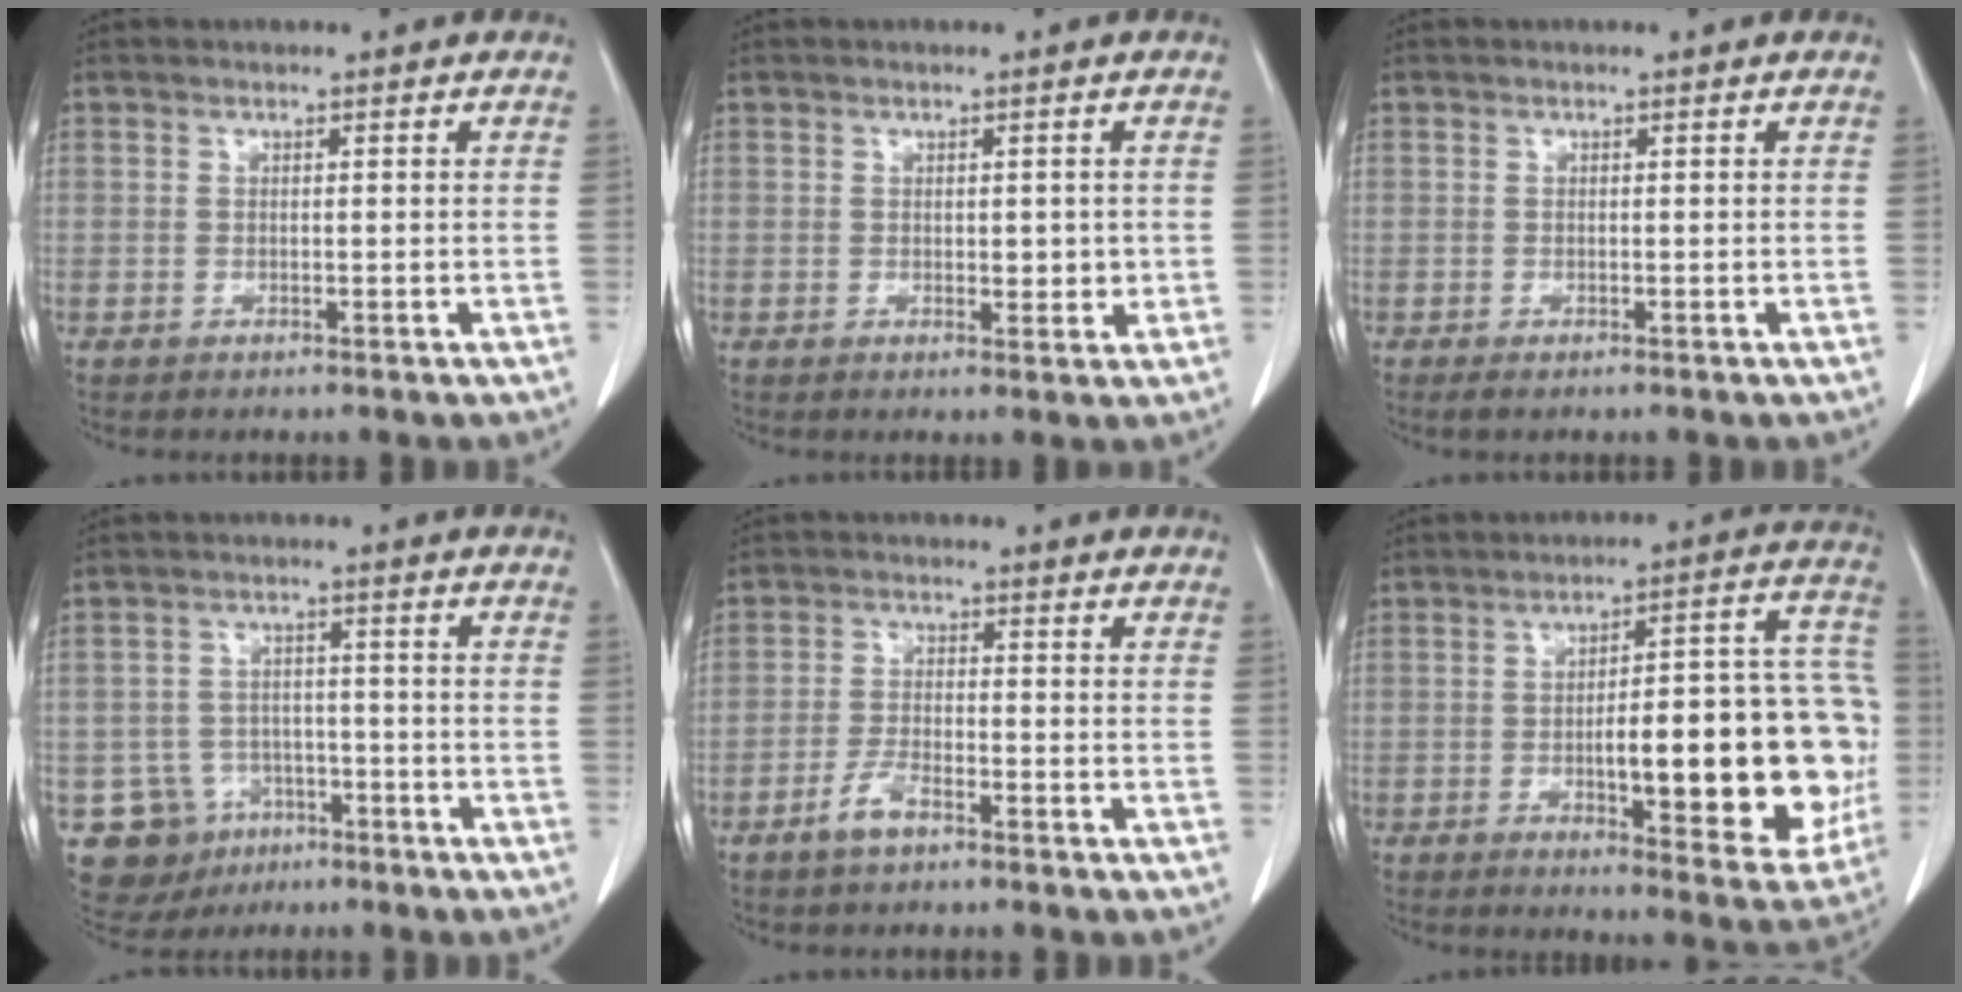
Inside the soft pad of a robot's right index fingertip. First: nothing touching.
{"total": 2.6, "force": [0.1, 1.5, 2.1], "torque": [-0.024, -0.004, 0.006]}
{"total": 0.6, "force": [-0.3, 0.3, 0.4], "torque": [-0.009, -0.003, -0.003]}
{"total": 8.7, "force": [-4.1, 7.6, 1.1], "torque": [-0.028, 0.014, -0.053]}
{"total": 3.6, "force": [-2.6, 1.0, 2.4], "torque": [-0.049, 0.002, -0.051]}
{"total": 22.7, "force": [-3.0, 5.8, 21.7], "torque": [-0.217, 0.032, -0.023]}